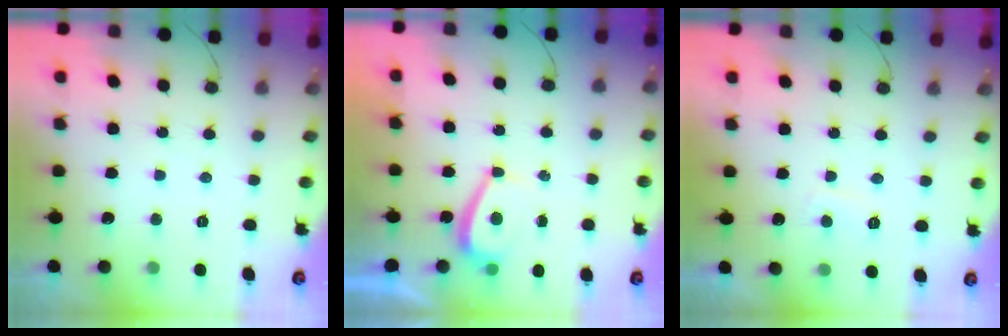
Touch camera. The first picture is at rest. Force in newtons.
{"total": 2.4, "press": 2.3, "slide": 0.6}
{"total": 1.6, "press": 1.5, "slide": 0.6}